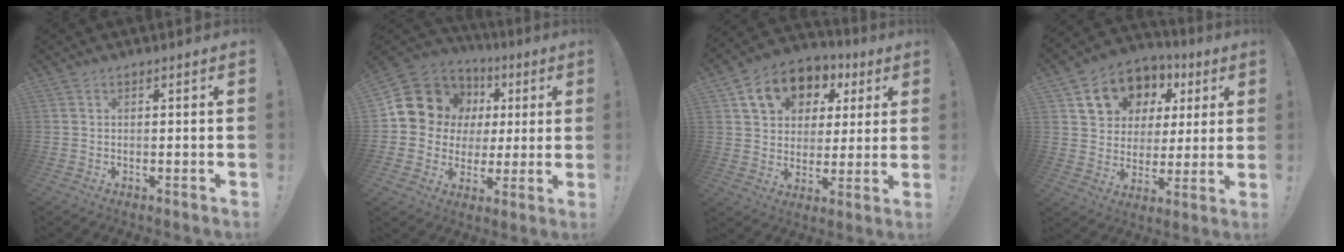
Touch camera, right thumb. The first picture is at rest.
{"total": 13.4, "force": [4.7, 12.0, 3.9], "torque": [-0.057, -0.024, 0.114]}
{"total": 13.9, "force": [6.2, 10.7, 6.2], "torque": [-0.090, -0.025, 0.121]}
{"total": 14.1, "force": [6.9, 11.1, 5.1], "torque": [-0.080, -0.035, 0.142]}